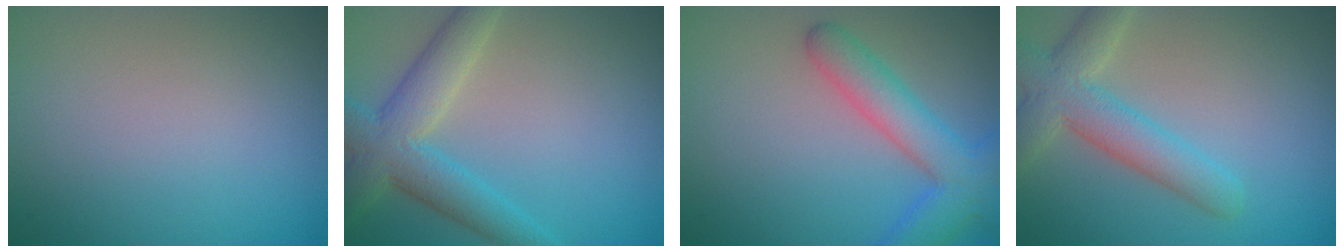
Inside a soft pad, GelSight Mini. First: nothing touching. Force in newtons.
{"total": 5.8, "press": 5.8, "slide": 0.2}
{"total": 5.8, "press": 5.8, "slide": 0.2}
{"total": 4.8, "press": 4.8, "slide": 0.2}